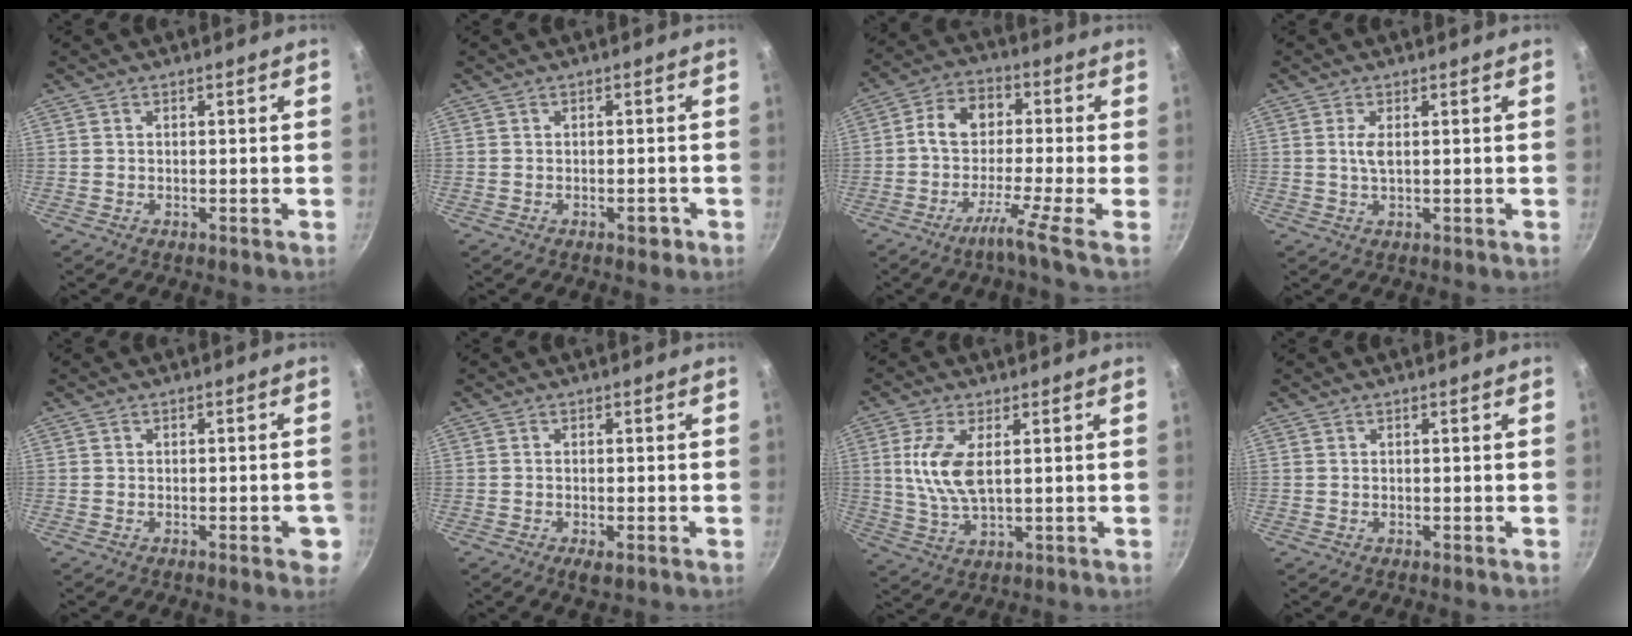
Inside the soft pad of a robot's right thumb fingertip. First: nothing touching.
{"total": 2.1, "force": [-1.1, 1.1, 1.4], "torque": [-0.010, 0.015, -0.010]}
{"total": 8.7, "force": [-3.7, 2.0, 7.6], "torque": [-0.145, 0.032, -0.091]}
{"total": 2.4, "force": [0.4, 0.8, 2.2], "torque": [-0.049, 0.000, 0.009]}
{"total": 3.4, "force": [-1.4, 1.3, 2.8], "torque": [-0.019, 0.009, -0.019]}
{"total": 2.4, "force": [-1.1, 0.8, 2.0], "torque": [-0.044, -0.005, -0.021]}
{"total": 8.7, "force": [1.7, 3.8, 7.6], "torque": [-0.158, -0.004, 0.037]}
{"total": 0.0}